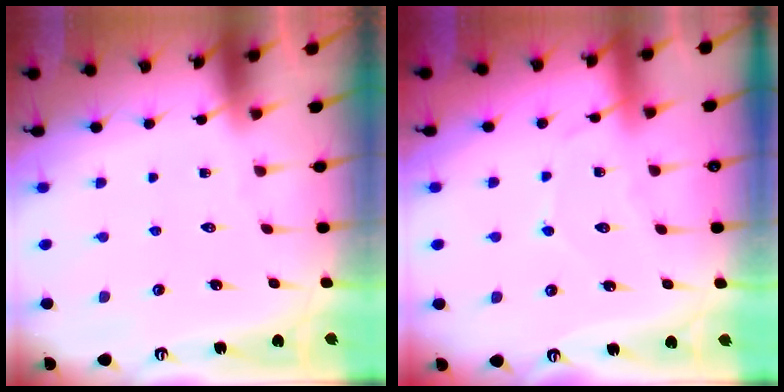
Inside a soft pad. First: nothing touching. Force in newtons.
{"total": 5.3, "press": 5.2, "slide": 0.5}